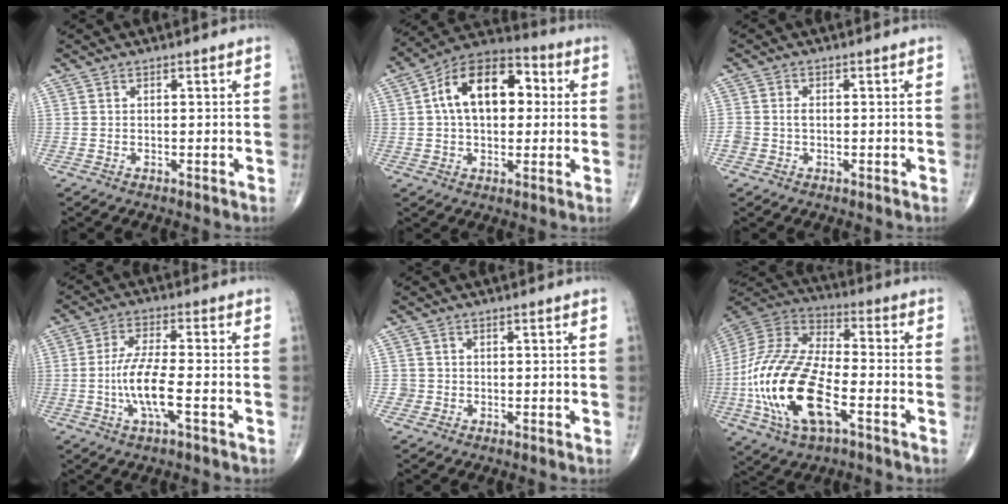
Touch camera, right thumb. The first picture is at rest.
{"total": 16.1, "force": [2.6, 9.9, 12.5], "torque": [-0.175, 0.030, 0.033]}
{"total": 2.4, "force": [-0.3, 1.8, 1.5], "torque": [-0.025, 0.008, -0.005]}
{"total": 9.1, "force": [-2.4, 2.3, 8.4], "torque": [-0.178, 0.013, -0.047]}
{"total": 1.8, "force": [-0.5, 1.7, -0.2], "torque": [0.019, 0.009, -0.014]}
{"total": 23.1, "force": [-7.0, 10.6, 19.4], "torque": [-0.411, 0.017, -0.128]}